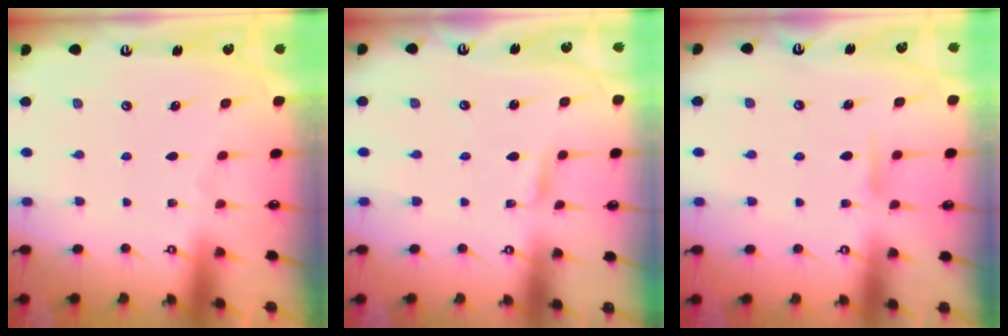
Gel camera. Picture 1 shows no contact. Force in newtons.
{"total": 1.8, "press": 1.8, "slide": 0.3}
{"total": 5.4, "press": 5.4, "slide": 0.7}